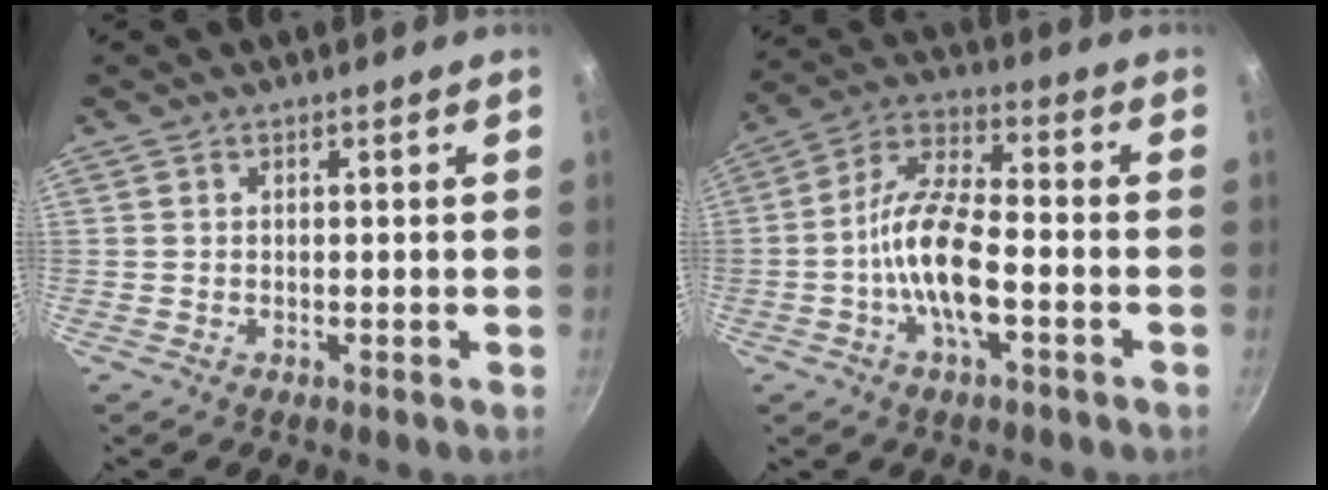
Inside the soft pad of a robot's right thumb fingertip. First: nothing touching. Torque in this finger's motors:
{"motor_torque": [0.46, 0.77, 1.48, -1.29, 0.53]}